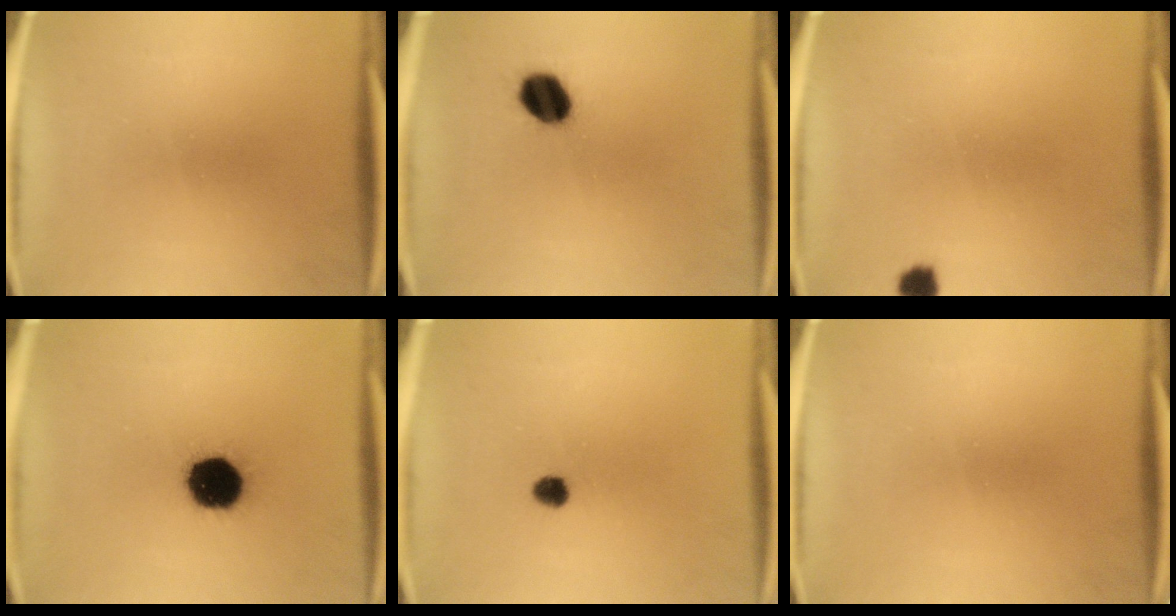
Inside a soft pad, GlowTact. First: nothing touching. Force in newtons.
{"total": 7.6}
{"total": 2.2}
{"total": 14.0}
{"total": 2.5}
{"total": 0.0}